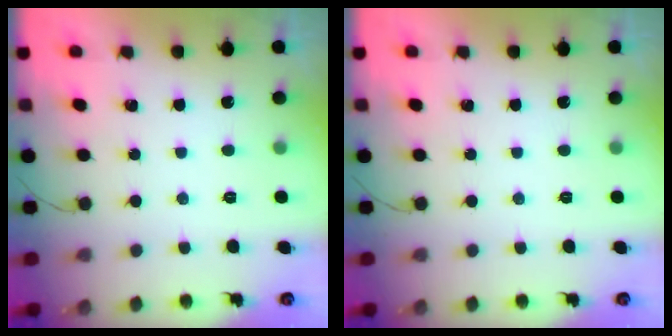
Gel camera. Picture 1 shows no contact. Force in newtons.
{"total": 0.0}